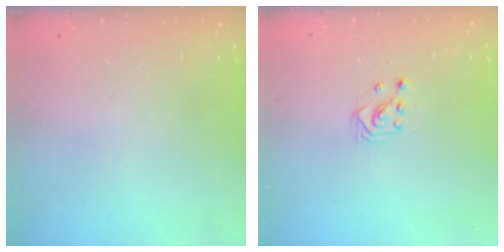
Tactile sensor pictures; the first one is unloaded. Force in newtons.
{"total": 2.2, "press": 2.2, "slide": 0.2}